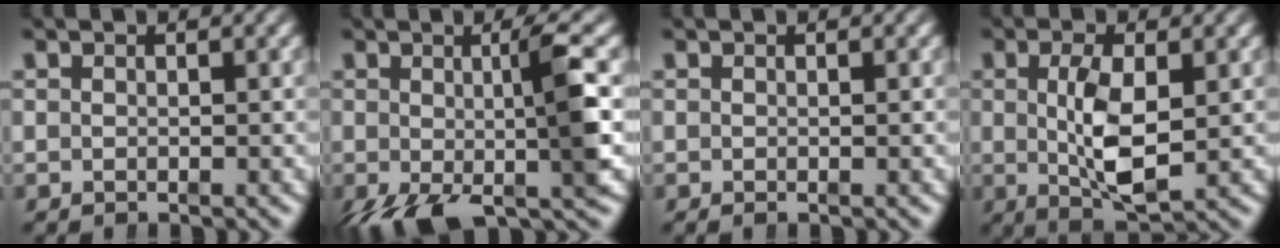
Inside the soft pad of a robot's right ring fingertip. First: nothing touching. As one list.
[{"total": 7.0, "force": [-2.7, 1.9, 6.2], "torque": [-0.106, -0.018, -0.027]}, {"total": 0.0}, {"total": 5.6, "force": [-0.3, 2.0, 5.2], "torque": [-0.080, -0.006, 0.001]}]